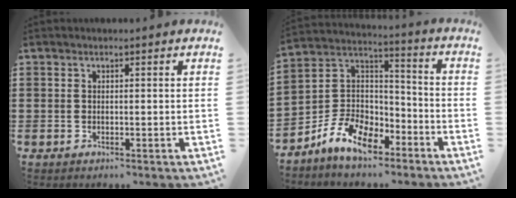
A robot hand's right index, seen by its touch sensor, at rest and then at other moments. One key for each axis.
{"total": 9.7, "fx": -6.7, "fy": 5.5, "fz": 4.4, "tx": -0.110, "ty": 0.017, "tz": -0.130}